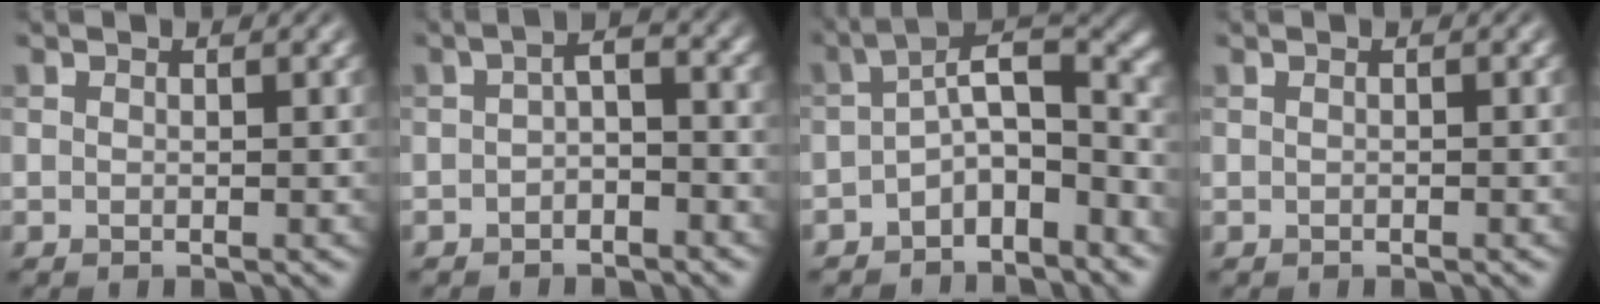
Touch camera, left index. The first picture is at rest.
{"total": 2.5, "force": [-1.1, 1.1, 1.9], "torque": [-0.035, 0.008, -0.026]}
{"total": 6.3, "force": [-2.8, 2.5, 5.1], "torque": [-0.069, 0.013, -0.064]}
{"total": 0.0}